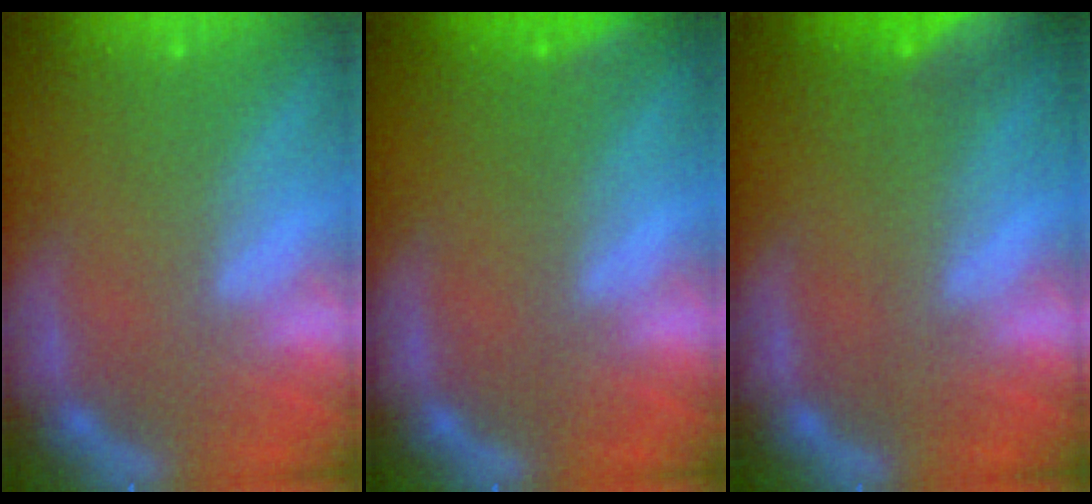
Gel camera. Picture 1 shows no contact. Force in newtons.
{"total": 1.9}
{"total": 7.0}